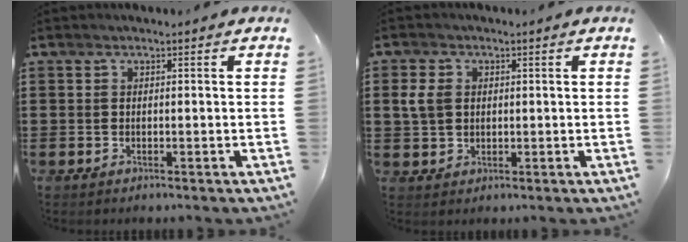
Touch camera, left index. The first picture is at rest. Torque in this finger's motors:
{"motor_torque": [0.20, 0.08, 0.14, 0.06]}